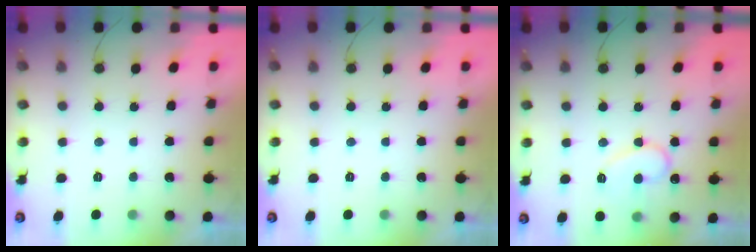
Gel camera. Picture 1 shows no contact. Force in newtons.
{"total": 0.0}
{"total": 11.8, "press": 11.7, "slide": 1.0}